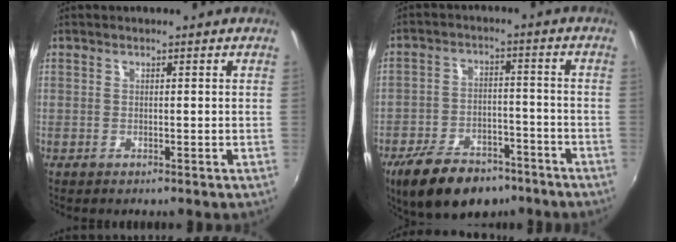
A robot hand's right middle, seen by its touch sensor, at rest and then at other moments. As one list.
[{"total": 14.6, "force": [-10.2, 7.3, 7.5], "torque": [-0.162, -0.010, -0.155]}]